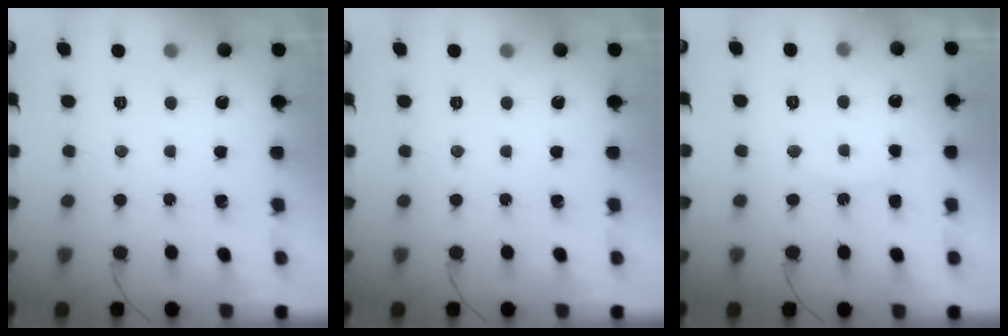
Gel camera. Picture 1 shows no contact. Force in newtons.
{"total": 0.0}
{"total": 6.3, "press": 6.3, "slide": 0.5}